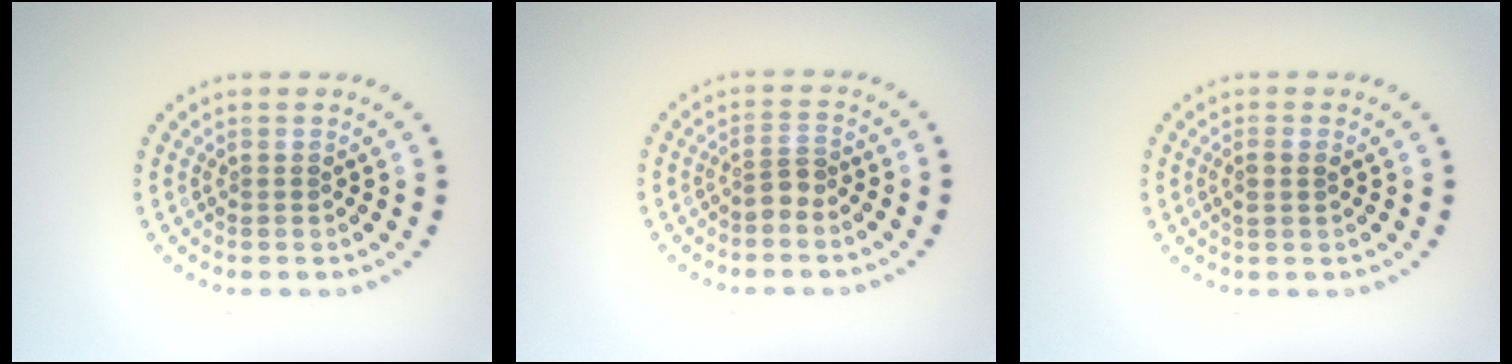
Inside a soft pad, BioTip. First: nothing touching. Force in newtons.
{"total": 1.7, "press": 1.3, "slide": 1.1}
{"total": 1.2, "press": 1.1, "slide": 0.3}